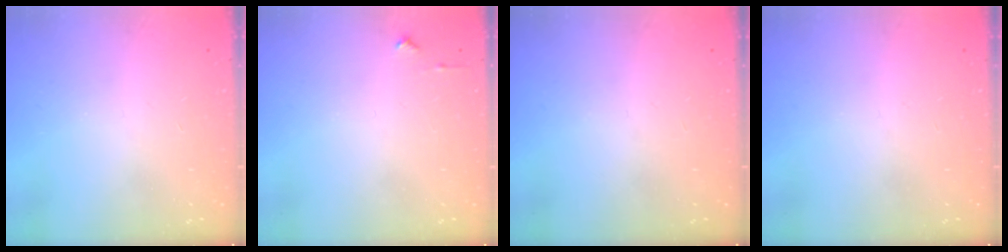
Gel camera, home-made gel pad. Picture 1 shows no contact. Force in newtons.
{"total": 3.0, "press": 3.0, "slide": 0.4}
{"total": 0.0}
{"total": 0.0}